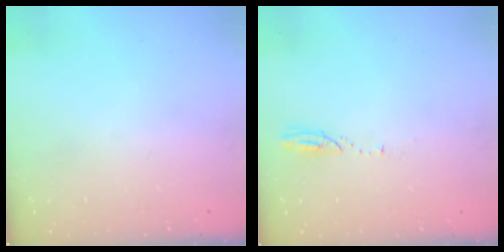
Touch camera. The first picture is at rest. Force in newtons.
{"total": 3.2, "press": 3.2, "slide": 0.3}